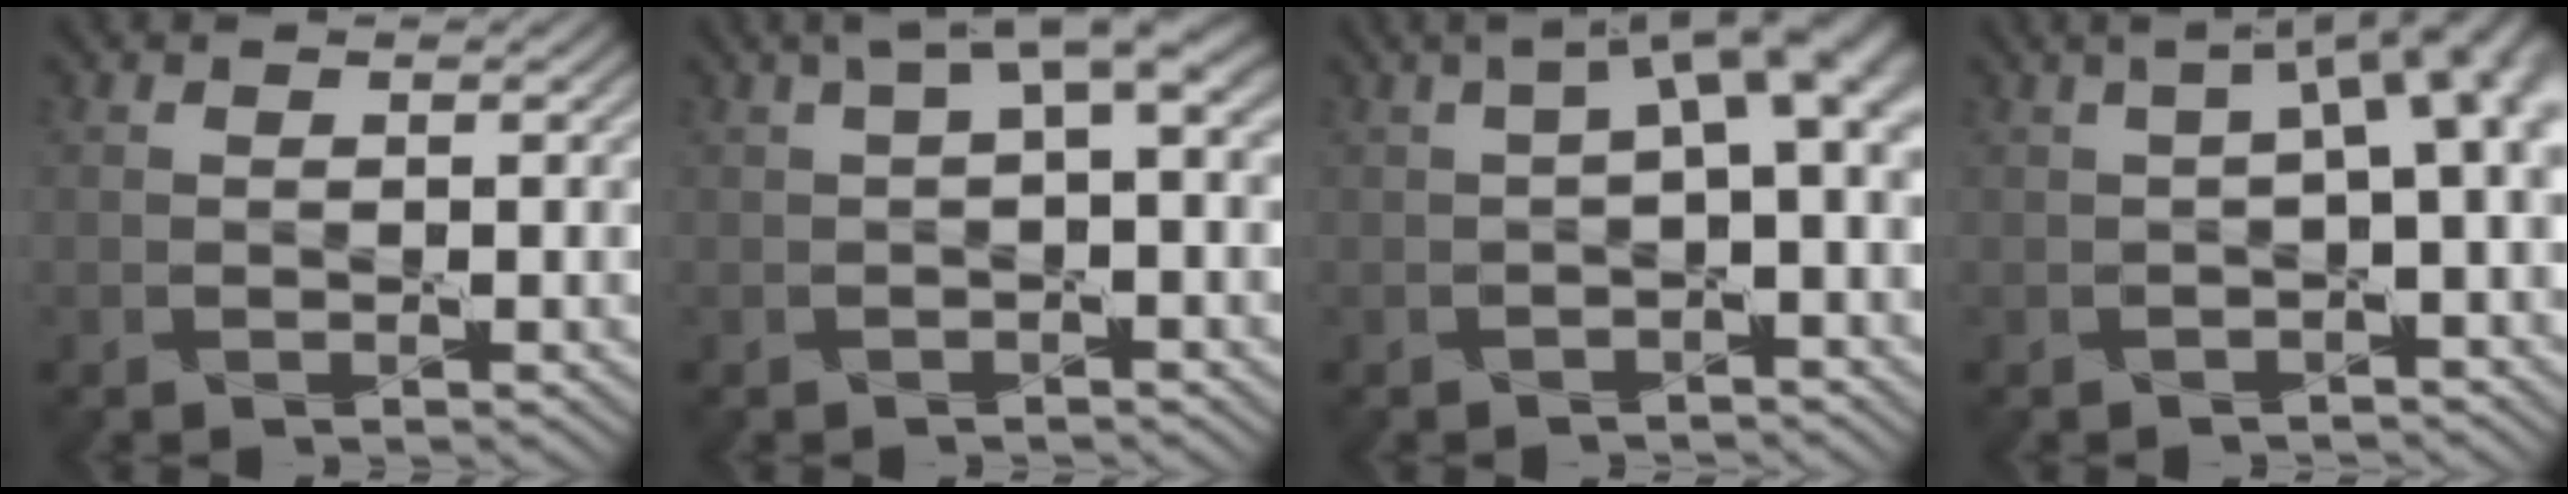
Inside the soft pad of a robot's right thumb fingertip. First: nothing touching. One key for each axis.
{"total": 4.7, "fx": 1.4, "fy": 1.2, "fz": 4.4, "tx": -0.065, "ty": 0.016, "tz": 0.020}
{"total": 6.0, "fx": 0.7, "fy": 1.9, "fz": 5.7, "tx": -0.078, "ty": 0.017, "tz": 0.009}
{"total": 8.4, "fx": 0.9, "fy": 3.0, "fz": 7.8, "tx": -0.084, "ty": 0.021, "tz": 0.012}